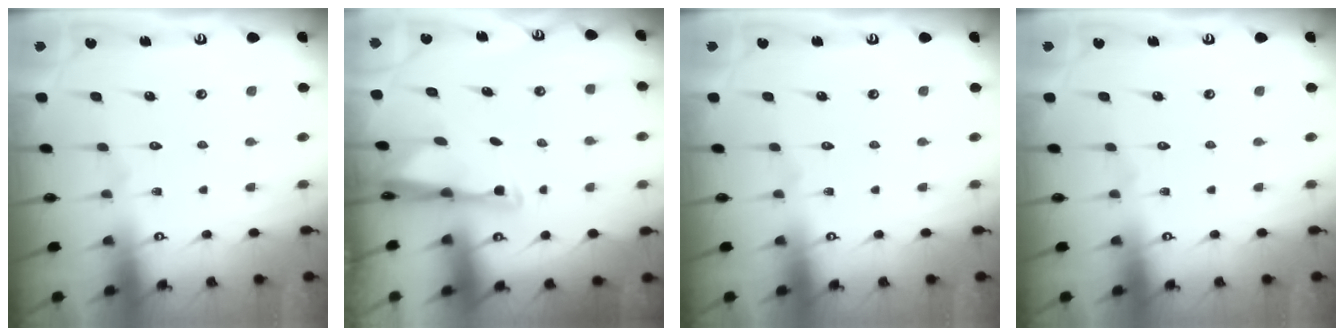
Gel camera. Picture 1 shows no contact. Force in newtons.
{"total": 2.6, "press": 2.6, "slide": 0.4}
{"total": 0.0}
{"total": 0.0}